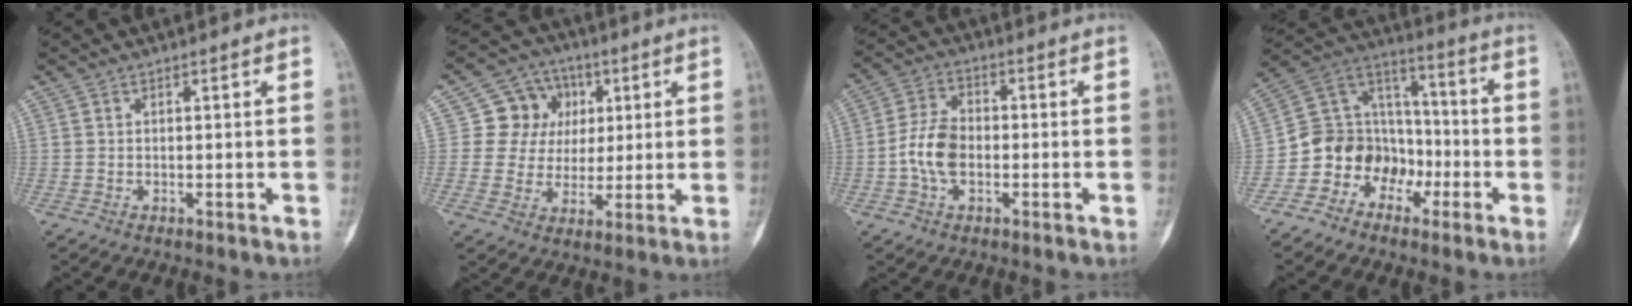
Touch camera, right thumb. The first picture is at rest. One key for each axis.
{"total": 10.4, "fx": 2.8, "fy": 9.5, "fz": 3.1, "tx": 0.002, "ty": 0.005, "tz": 0.045}
{"total": 7.8, "fx": -1.5, "fy": 5.0, "fz": 5.8, "tx": -0.114, "ty": 0.019, "tz": -0.036}
{"total": 12.9, "fx": -6.0, "fy": 10.7, "fz": 4.0, "tx": -0.017, "ty": 0.102, "tz": -0.113}